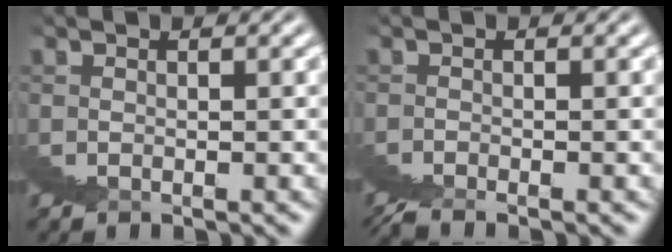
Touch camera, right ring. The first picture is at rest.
{"total": 1.6, "force": [-0.4, -1.5, -0.5], "torque": [0.015, 0.010, -0.008]}